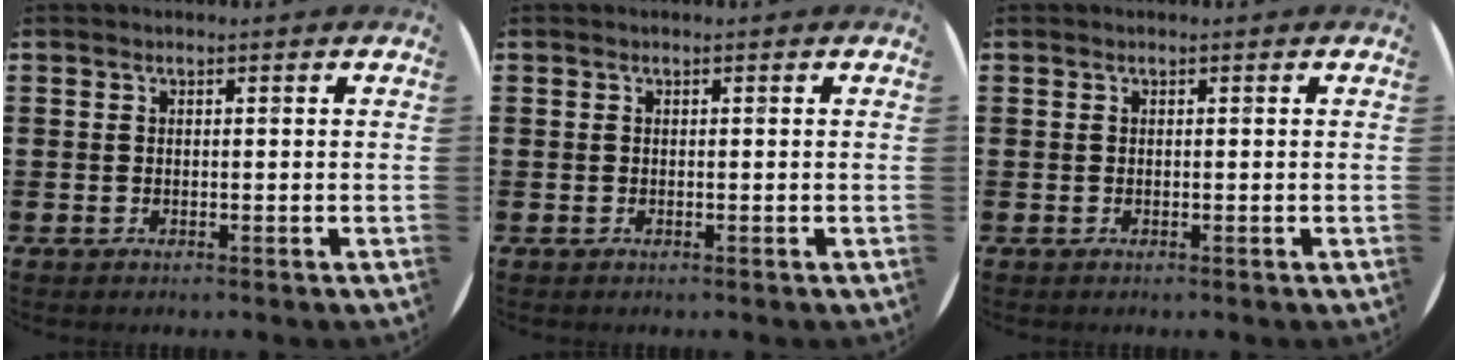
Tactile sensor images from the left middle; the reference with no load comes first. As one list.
[{"total": 0.0}, {"total": 0.0}]